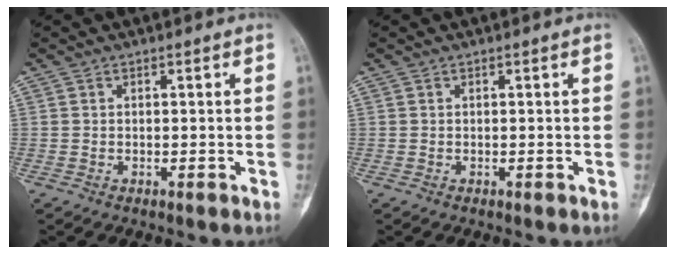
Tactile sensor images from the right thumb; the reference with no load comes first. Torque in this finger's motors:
{"motor_torque": [0.00, 0.00, 0.07, -0.07, 0.02]}